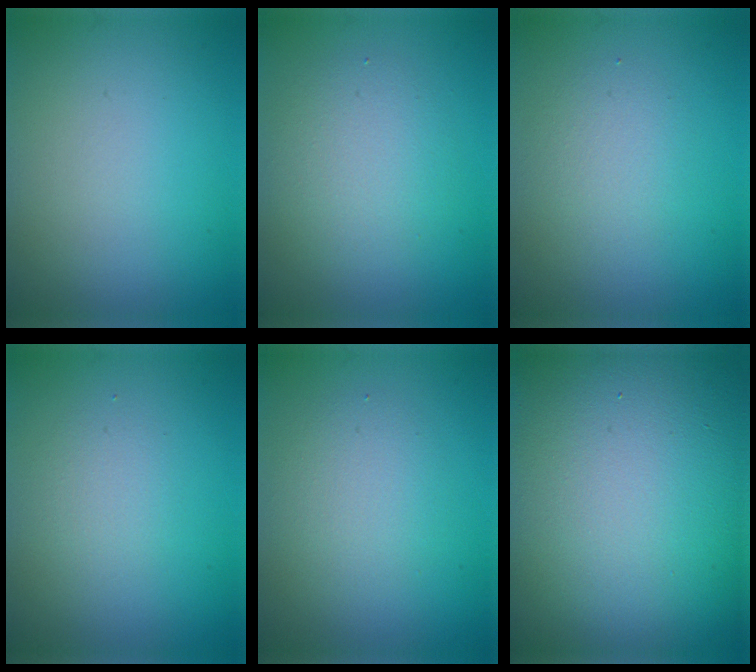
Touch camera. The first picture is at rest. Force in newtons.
{"total": 3.3, "press": 3.3, "slide": 0.1}
{"total": 2.1, "press": 2.1, "slide": 0.1}
{"total": 1.5, "press": 1.5, "slide": 0.1}
{"total": 2.7, "press": 2.7, "slide": 0.3}
{"total": 24.6, "press": 24.6, "slide": 1.1}